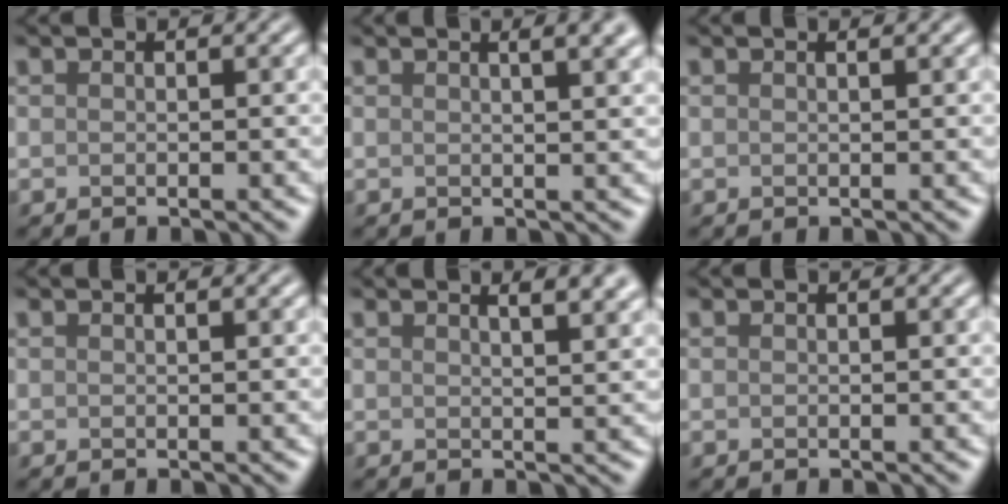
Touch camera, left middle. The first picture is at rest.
{"total": 5.7, "force": [3.0, 2.6, 4.1], "torque": [-0.017, 0.038, 0.006]}
{"total": 1.0, "force": [0.6, 0.4, 0.7], "torque": [-0.007, -0.003, -0.001]}
{"total": 0.7, "force": [0.5, 0.3, 0.5], "torque": [-0.004, -0.001, 0.000]}
{"total": 5.5, "force": [3.4, 2.3, 3.7], "torque": [-0.012, 0.033, 0.013]}
{"total": 0.0}